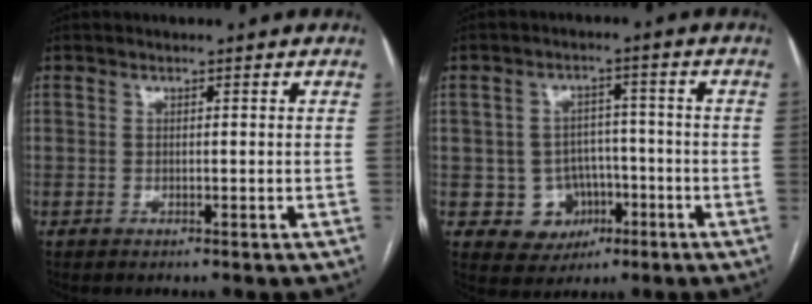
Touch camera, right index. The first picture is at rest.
{"total": 6.8, "force": [-2.0, 6.4, 1.2], "torque": [-0.010, 0.018, -0.020]}